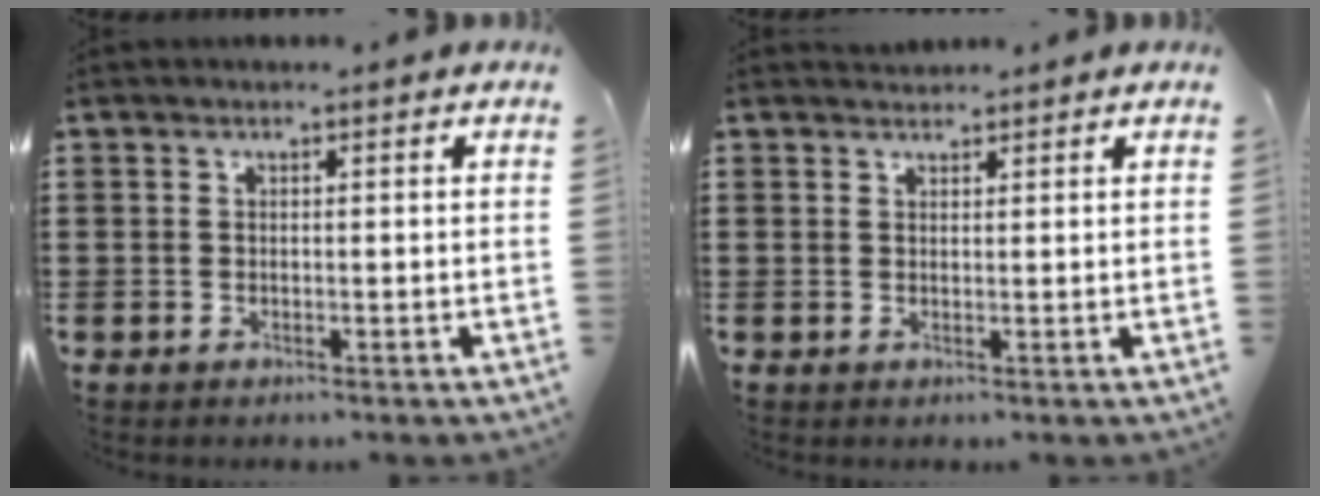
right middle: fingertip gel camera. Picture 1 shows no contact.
{"total": 1.1, "force": [1.1, 0.3, -0.1], "torque": [-0.001, 0.000, 0.021]}